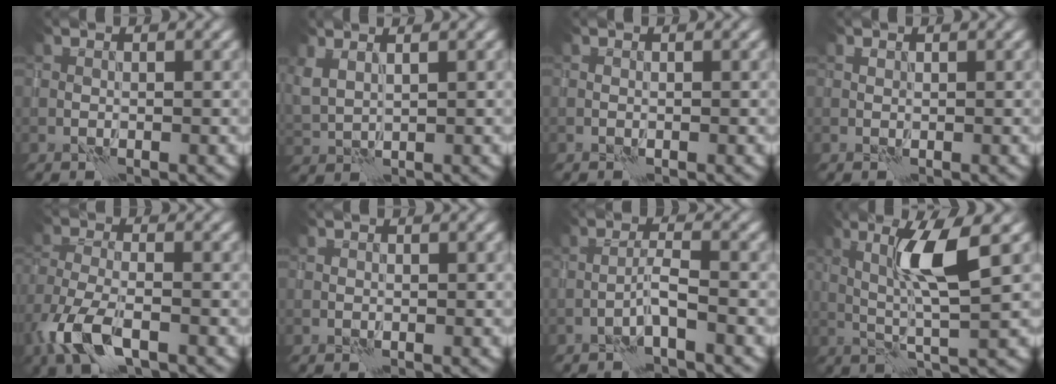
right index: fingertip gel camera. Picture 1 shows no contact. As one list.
[{"total": 2.1, "force": [1.5, 1.0, 1.0], "torque": [-0.028, 0.001, 0.039]}, {"total": 0.0}, {"total": 0.5, "force": [0.1, 0.5, 0.1], "torque": [0.001, 0.001, 0.002]}, {"total": 6.1, "force": [-3.6, 2.7, 4.1], "torque": [-0.088, -0.006, -0.079]}, {"total": 0.0}, {"total": 1.7, "force": [-1.1, -0.1, 1.3], "torque": [-0.021, 0.013, -0.026]}, {"total": 4.8, "force": [1.5, 0.2, 4.5], "torque": [-0.089, 0.003, 0.034]}]